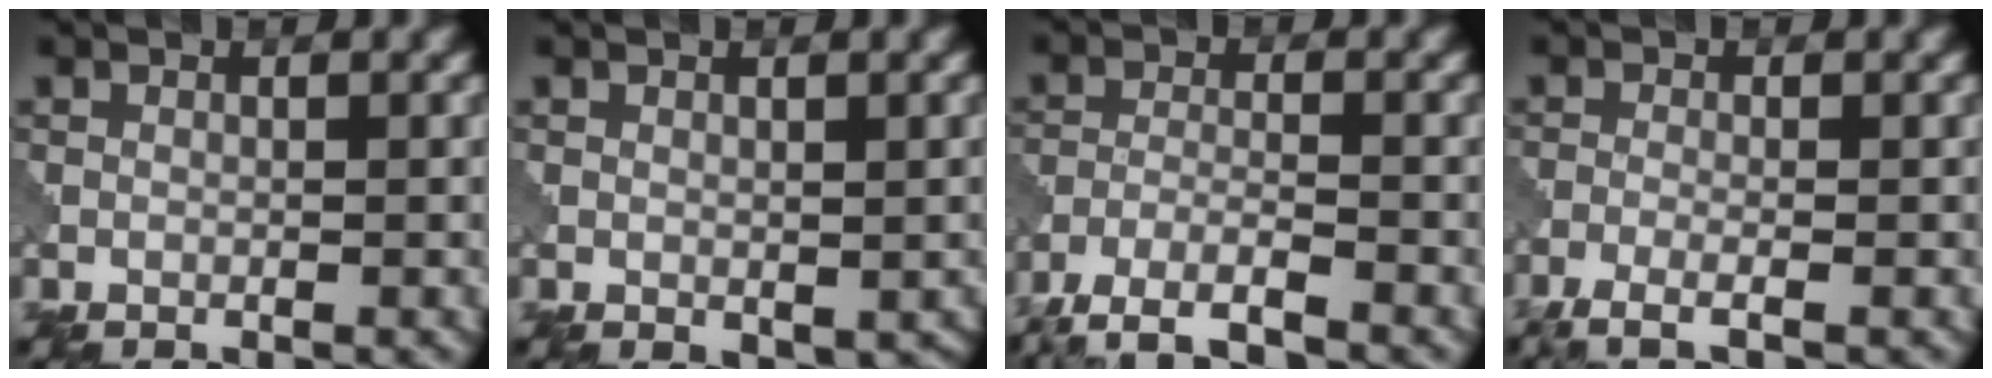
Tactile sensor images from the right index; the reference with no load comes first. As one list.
[{"total": 1.3, "force": [0.1, 0.9, 0.9], "torque": [-0.011, -0.004, 0.007]}, {"total": 4.8, "force": [-3.9, 0.9, 2.6], "torque": [-0.050, -0.007, -0.079]}, {"total": 2.7, "force": [-1.7, 0.6, 2.0], "torque": [-0.037, -0.006, -0.045]}]